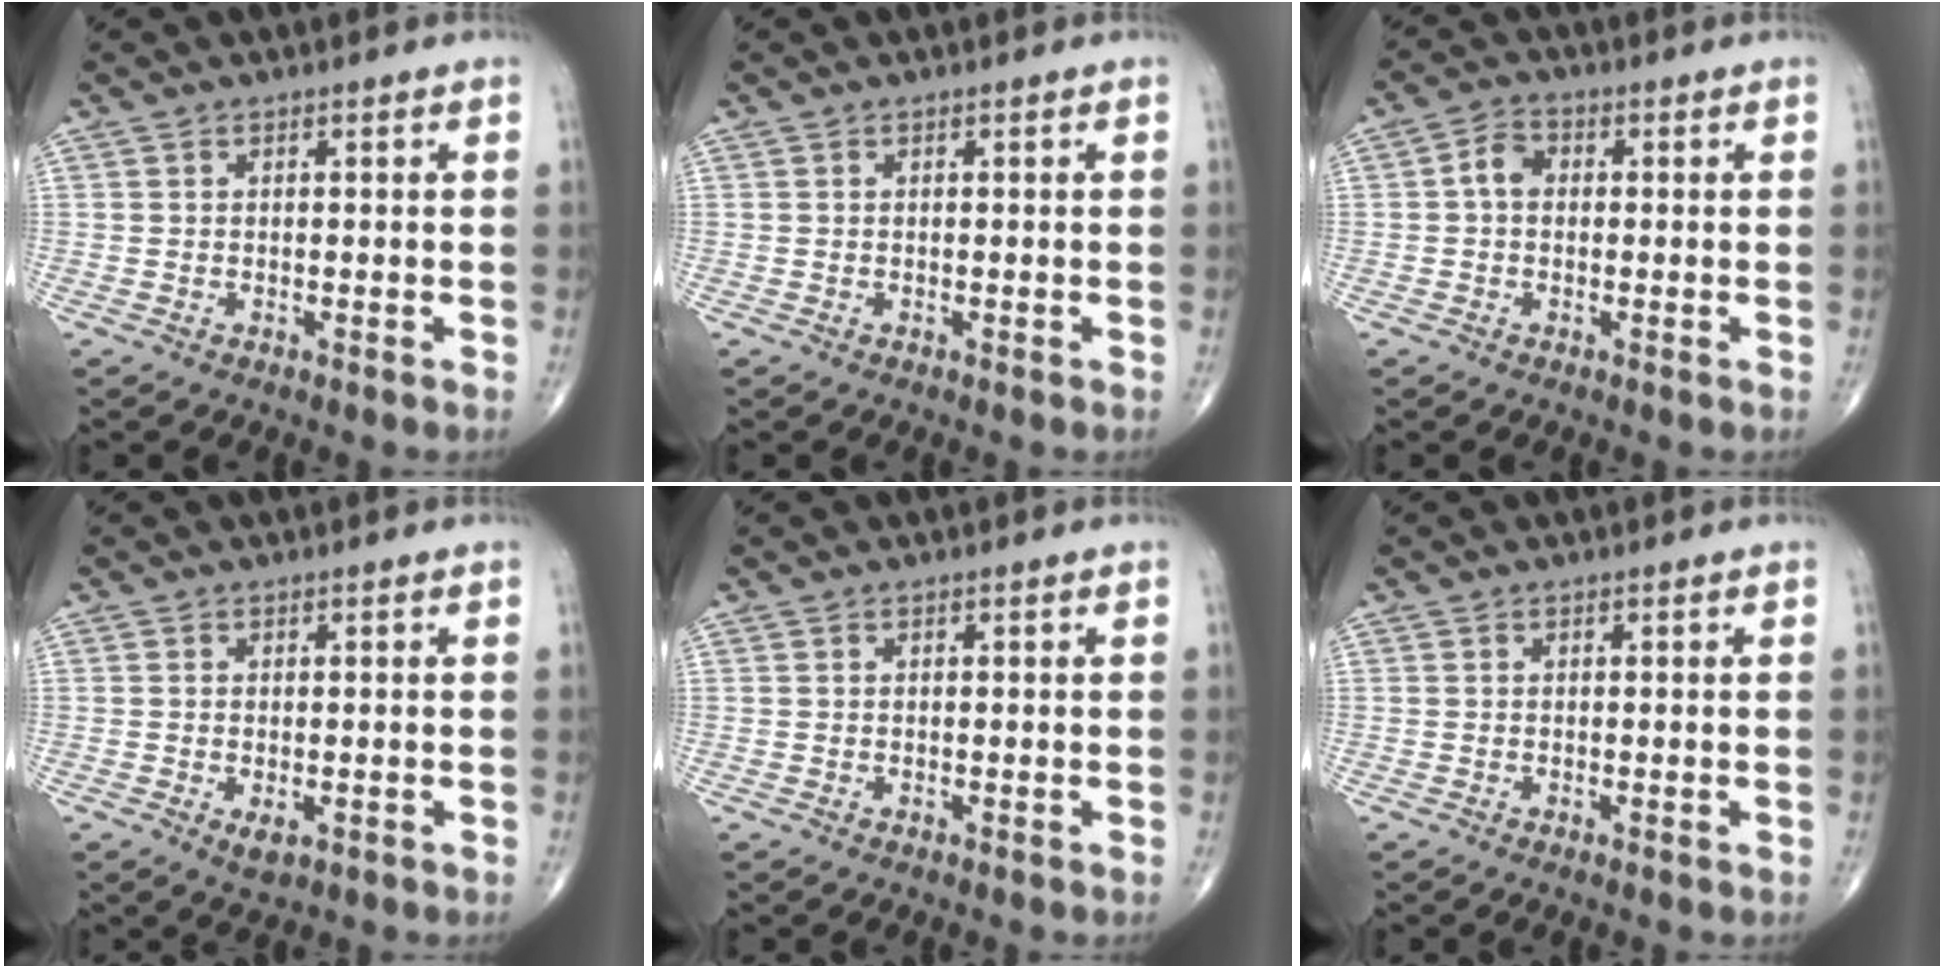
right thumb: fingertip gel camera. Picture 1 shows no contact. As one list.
[{"total": 0.0}, {"total": 3.7, "force": [0.1, 2.8, 2.4], "torque": [-0.037, 0.015, -0.007]}, {"total": 2.4, "force": [-0.8, 1.2, 1.9], "torque": [-0.026, -0.003, -0.008]}, {"total": 0.0}, {"total": 0.0}]